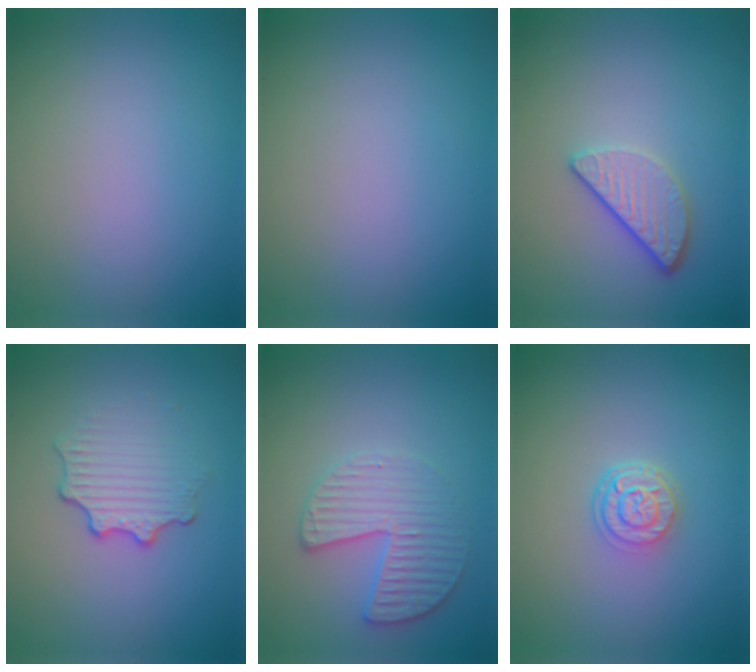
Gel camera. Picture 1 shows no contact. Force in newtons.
{"total": 0.0}
{"total": 3.3, "press": 2.7, "slide": 1.8}
{"total": 3.3, "press": 2.5, "slide": 2.2}
{"total": 3.3, "press": 3.3, "slide": 0.6}
{"total": 2.8, "press": 2.1, "slide": 1.8}